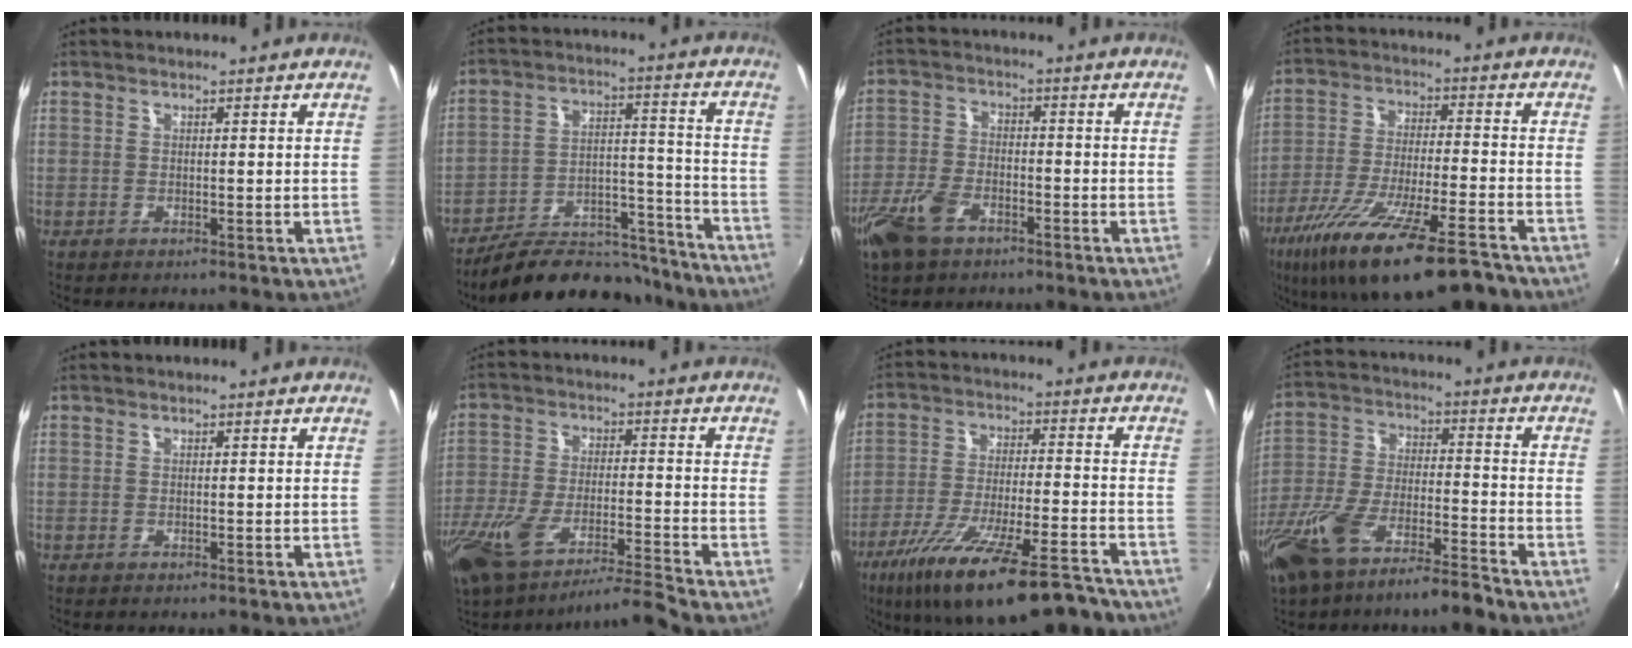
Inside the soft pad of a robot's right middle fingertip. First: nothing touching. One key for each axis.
{"total": 18.8, "fx": -16.6, "fy": 6.8, "fz": 5.9, "tx": -0.101, "ty": 0.044, "tz": -0.223}
{"total": 8.9, "fx": -5.5, "fy": 5.0, "fz": 5.0, "tx": -0.120, "ty": -0.003, "tz": -0.108}
{"total": 20.2, "fx": -14.1, "fy": 3.9, "fz": 13.8, "tx": -0.260, "ty": -0.049, "tz": -0.237}
{"total": 0.0}
{"total": 12.7, "fx": -10.7, "fy": 0.0, "fz": 6.9, "tx": -0.158, "ty": -0.021, "tz": -0.200}
{"total": 20.4, "fx": -15.0, "fy": 4.5, "fz": 13.1, "tx": -0.238, "ty": -0.045, "tz": -0.236}
{"total": 14.7, "fx": -10.8, "fy": 3.7, "fz": 9.3, "tx": -0.208, "ty": -0.023, "tz": -0.199}